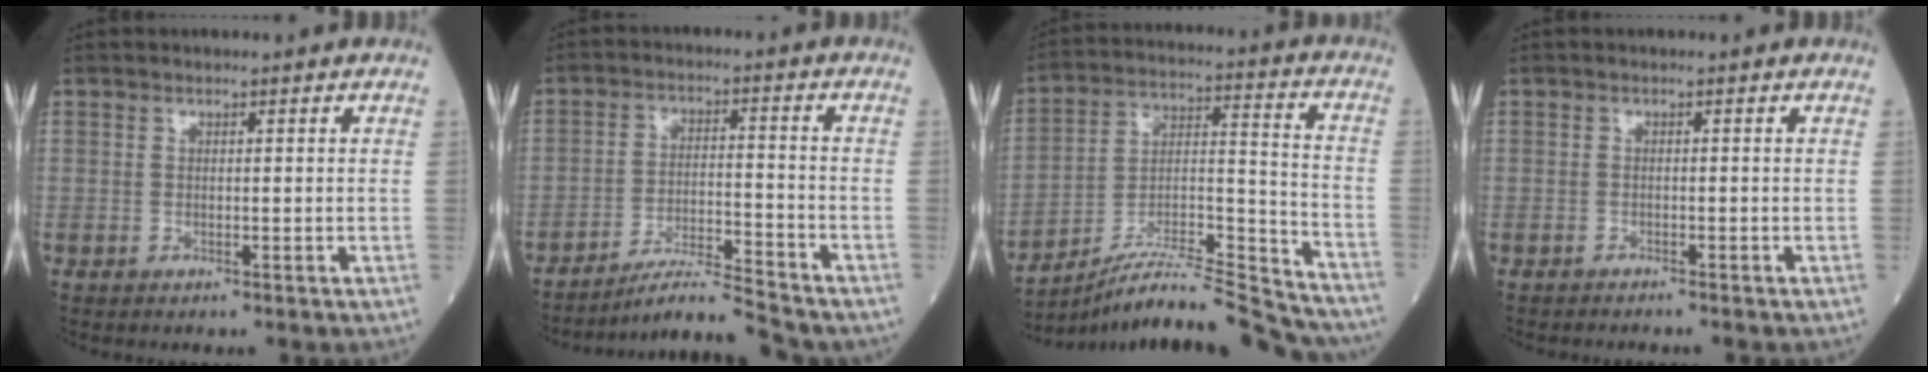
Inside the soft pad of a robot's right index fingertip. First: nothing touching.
{"total": 8.5, "force": [-8.2, -0.5, 2.2], "torque": [-0.039, -0.002, -0.144]}
{"total": 21.3, "force": [-20.3, 0.3, 6.6], "torque": [-0.116, 0.016, -0.326]}
{"total": 1.9, "force": [-1.8, 0.0, 0.7], "torque": [-0.012, -0.002, -0.024]}